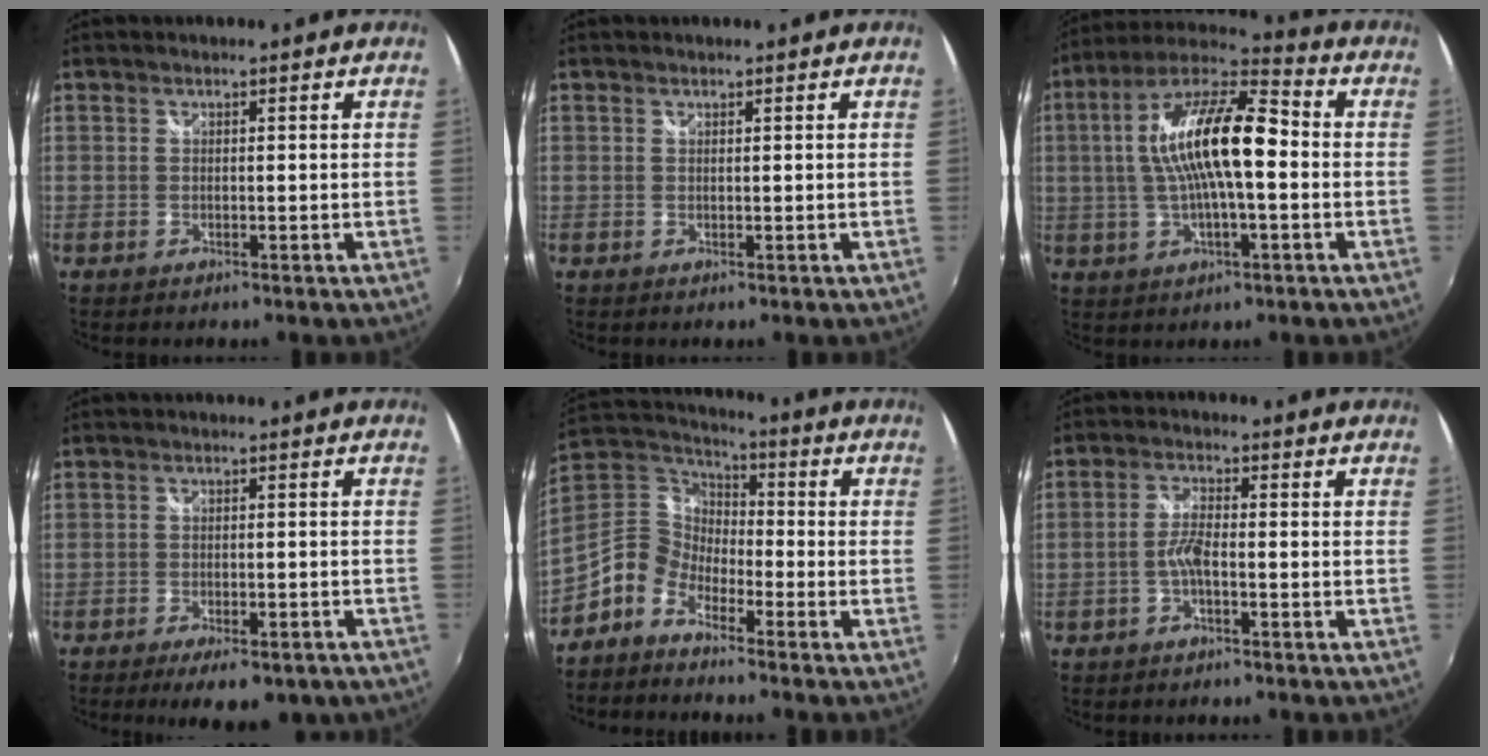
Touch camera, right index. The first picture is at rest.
{"total": 0.0}
{"total": 16.8, "force": [0.3, 5.0, 16.1], "torque": [-0.298, 0.018, -0.005]}
{"total": 9.2, "force": [-6.6, 3.2, 5.6], "torque": [-0.115, -0.024, -0.089]}
{"total": 9.3, "force": [-5.2, 6.2, 4.5], "torque": [-0.080, 0.013, -0.119]}
{"total": 3.4, "force": [-1.4, 0.7, 3.0], "torque": [-0.069, 0.007, -0.028]}